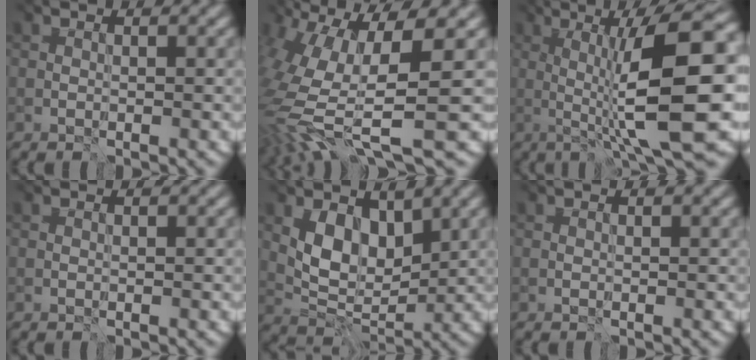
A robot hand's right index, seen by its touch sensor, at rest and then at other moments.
{"total": 11.7, "force": [-1.6, 4.0, 10.9], "torque": [-0.231, -0.006, 0.002]}
{"total": 10.9, "force": [-1.9, 0.9, 10.7], "torque": [-0.143, 0.016, -0.016]}
{"total": 0.0}
{"total": 3.6, "force": [0.8, 2.4, 2.5], "torque": [-0.054, -0.011, 0.028]}
{"total": 0.0}